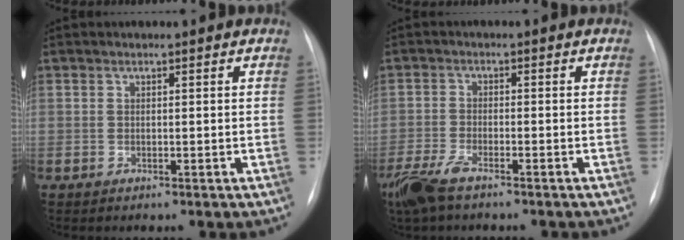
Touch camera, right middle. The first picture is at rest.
{"total": 7.0, "force": [-5.3, 1.9, 4.2], "torque": [-0.091, -0.017, -0.097]}